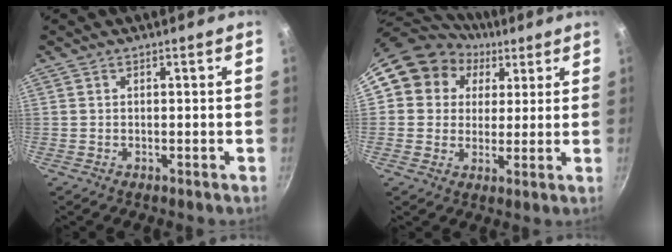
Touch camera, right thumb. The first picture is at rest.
{"total": 12.8, "force": [5.3, 10.9, 4.2], "torque": [-0.043, 0.005, 0.078]}